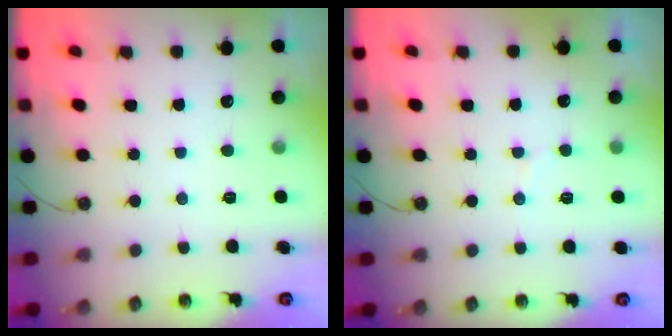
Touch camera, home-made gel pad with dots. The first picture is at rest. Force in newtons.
{"total": 2.9, "press": 2.7, "slide": 1.1}